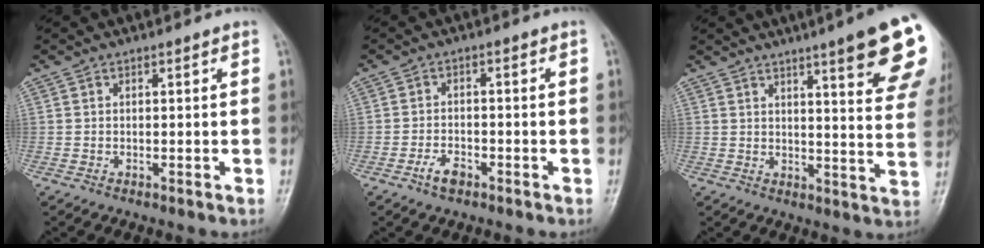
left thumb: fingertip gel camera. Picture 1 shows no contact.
{"total": 3.2, "force": [-2.1, 1.7, 1.7], "torque": [-0.031, 0.014, -0.039]}
{"total": 18.2, "force": [10.8, 2.4, 14.4], "torque": [-0.165, -0.041, 0.126]}